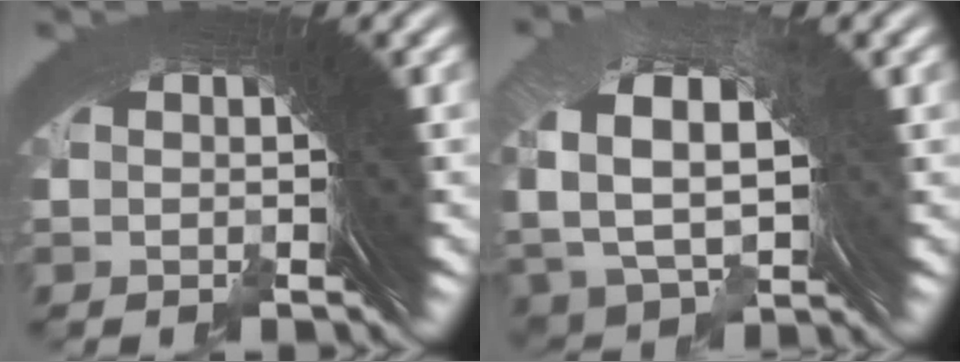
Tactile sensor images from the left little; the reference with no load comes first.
{"total": 7.3, "force": [0.1, 5.2, 5.2], "torque": [-0.123, -0.019, 0.018]}